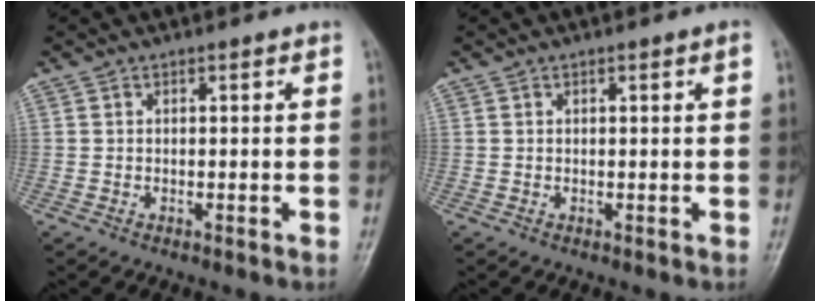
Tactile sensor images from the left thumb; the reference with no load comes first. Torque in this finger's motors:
{"motor_torque": [-0.25, -0.07, -0.28, -0.14, 0.03]}